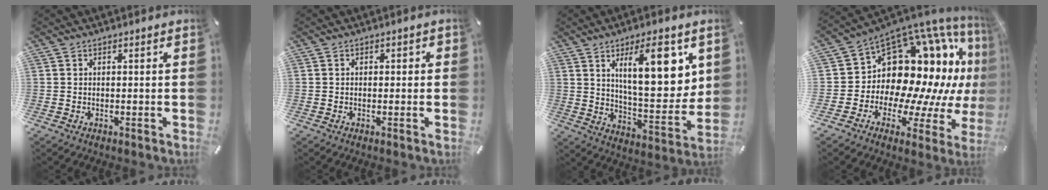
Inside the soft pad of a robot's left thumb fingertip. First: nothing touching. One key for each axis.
{"total": 1.1, "fx": -0.3, "fy": 0.8, "fz": 0.6, "tx": -0.012, "ty": 0.005, "tz": -0.008}
{"total": 18.4, "fx": 7.6, "fy": 7.1, "fz": 15.1, "tx": -0.209, "ty": -0.026, "tz": 0.112}
{"total": 16.7, "fx": 6.6, "fy": 11.5, "fz": 10.1, "tx": -0.131, "ty": -0.110, "tz": 0.129}